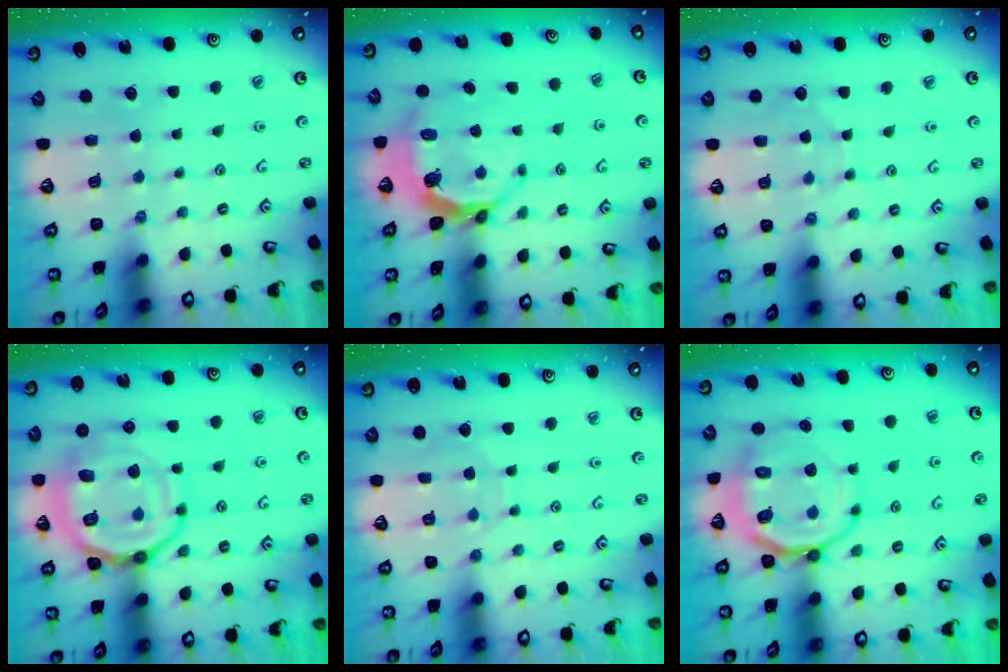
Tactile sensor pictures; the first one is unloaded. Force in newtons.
{"total": 6.3, "press": 4.9, "slide": 3.8}
{"total": 3.9, "press": 3.9, "slide": 0.5}
{"total": 20.8, "press": 20.7, "slide": 2.0}
{"total": 6.0, "press": 6.0, "slide": 0.6}
{"total": 14.3, "press": 13.9, "slide": 3.0}